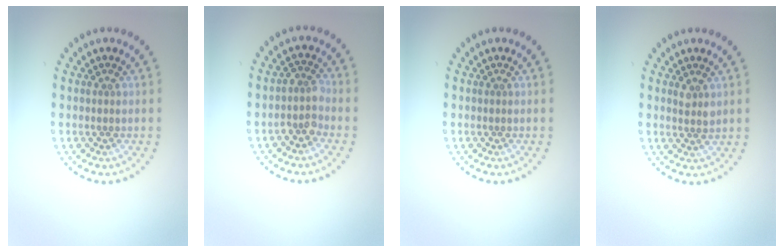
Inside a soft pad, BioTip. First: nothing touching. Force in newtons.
{"total": 2.0, "press": 1.6, "slide": 1.2}
{"total": 0.0}
{"total": 1.2, "press": 1.1, "slide": 0.4}